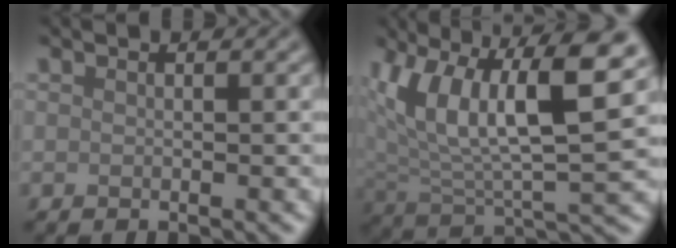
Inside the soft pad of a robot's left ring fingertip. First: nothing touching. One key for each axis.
{"total": 11.6, "fx": 4.8, "fy": 4.7, "fz": 9.5, "tx": -0.171, "ty": 0.006, "tz": 0.086}